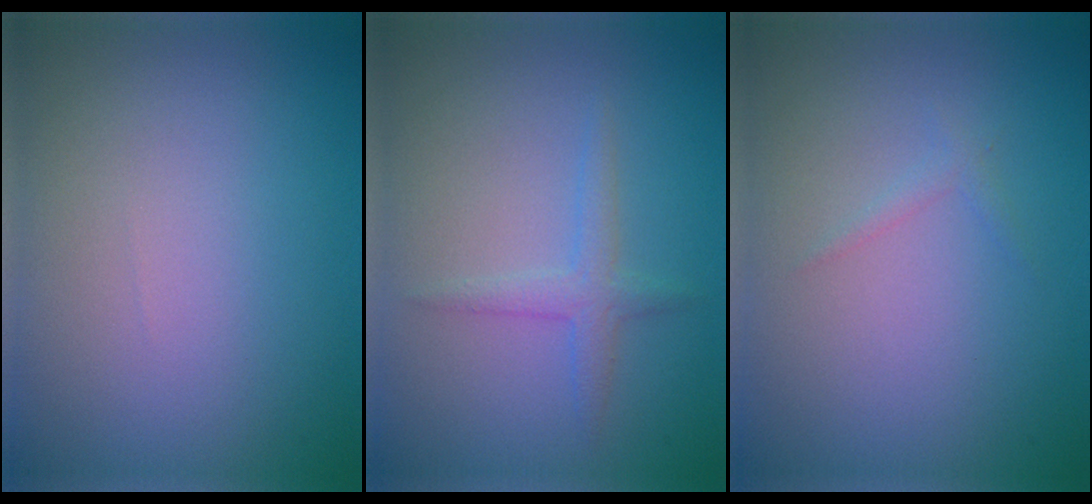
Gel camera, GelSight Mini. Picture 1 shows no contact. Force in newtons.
{"total": 1.7, "press": 1.7, "slide": 0.1}
{"total": 0.7, "press": 0.7, "slide": 0.1}